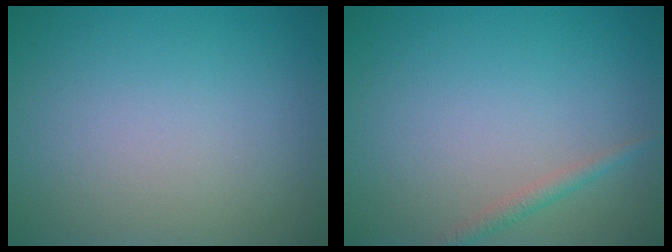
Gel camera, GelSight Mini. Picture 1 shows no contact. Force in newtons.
{"total": 1.2, "press": 1.2, "slide": 0.0}